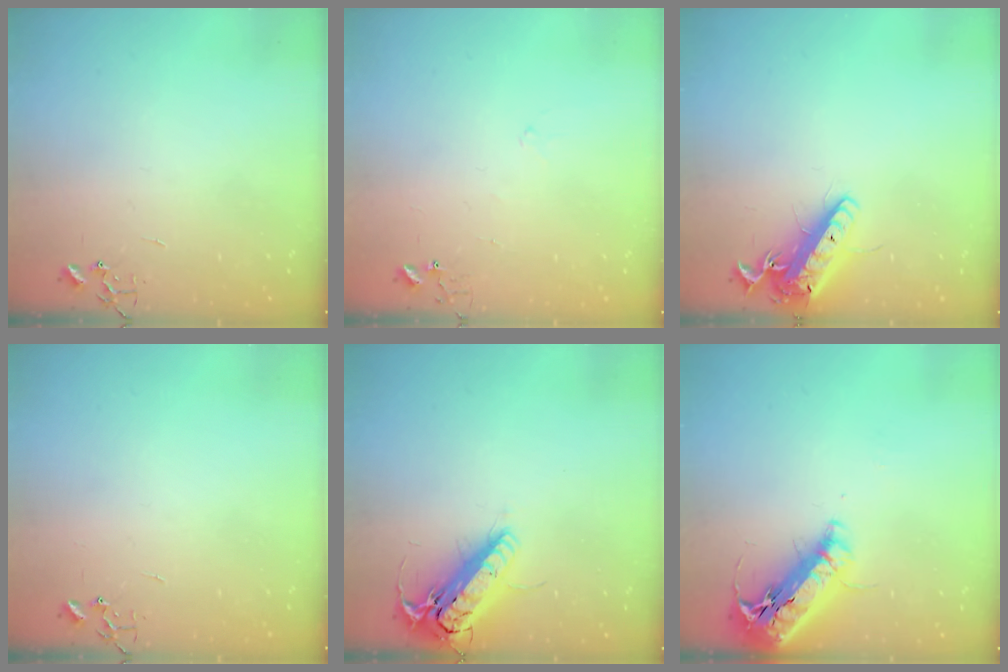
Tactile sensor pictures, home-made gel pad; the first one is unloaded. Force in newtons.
{"total": 4.7, "press": 4.6, "slide": 0.4}
{"total": 15.0, "press": 14.7, "slide": 3.1}
{"total": 0.0}
{"total": 17.8, "press": 17.5, "slide": 3.4}
{"total": 21.2, "press": 20.8, "slide": 4.0}